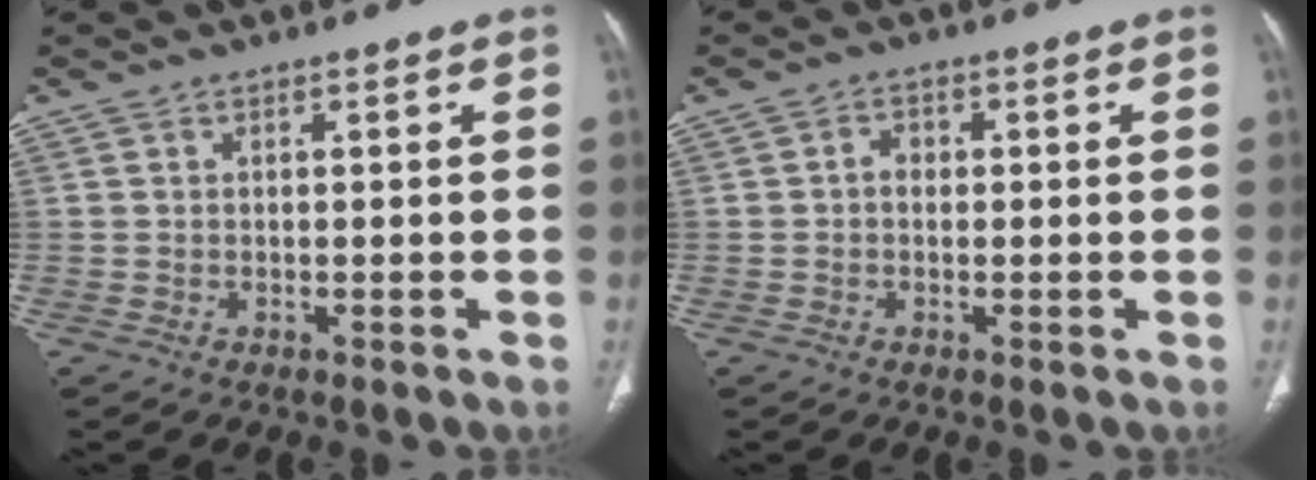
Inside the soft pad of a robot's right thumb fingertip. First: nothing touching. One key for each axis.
{"total": 2.0, "fx": 0.0, "fy": 1.6, "fz": 1.3, "tx": -0.012, "ty": 0.010, "tz": -0.005}